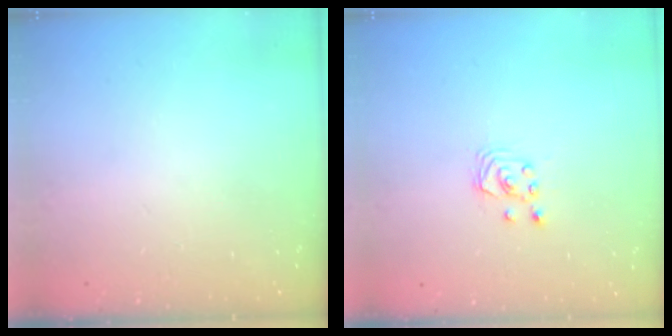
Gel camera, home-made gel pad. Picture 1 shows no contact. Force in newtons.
{"total": 2.9, "press": 2.8, "slide": 0.3}